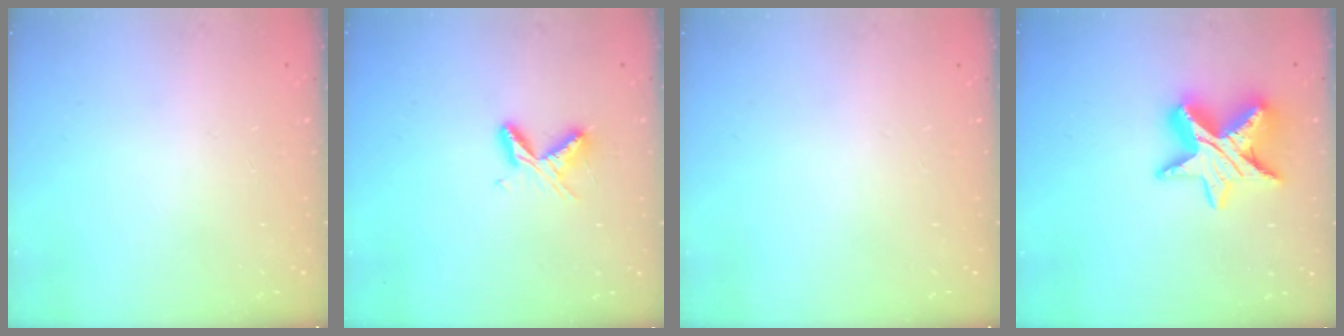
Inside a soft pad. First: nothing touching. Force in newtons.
{"total": 5.9, "press": 5.9, "slide": 0.8}
{"total": 0.0}
{"total": 15.5, "press": 15.5, "slide": 1.1}